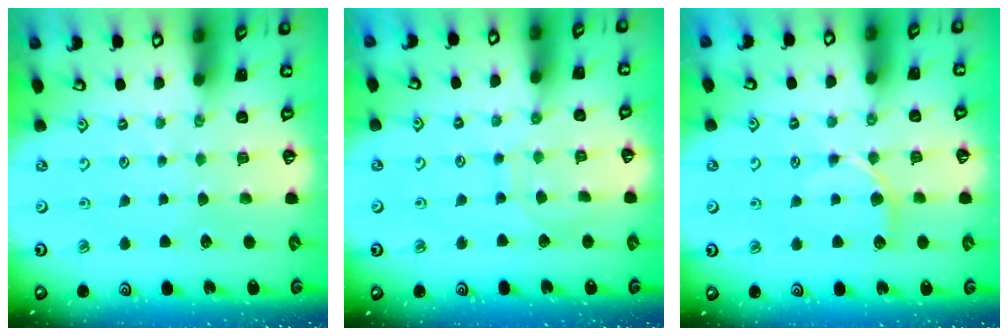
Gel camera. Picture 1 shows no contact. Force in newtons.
{"total": 6.3, "press": 6.3, "slide": 0.3}
{"total": 5.6, "press": 5.5, "slide": 0.8}